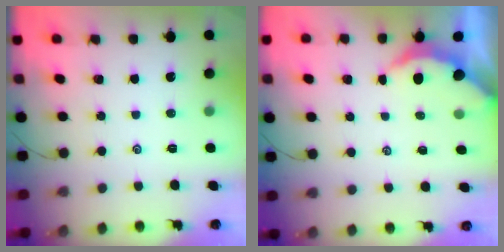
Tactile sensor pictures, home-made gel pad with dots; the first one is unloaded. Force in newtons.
{"total": 2.4, "press": 2.4, "slide": 0.3}